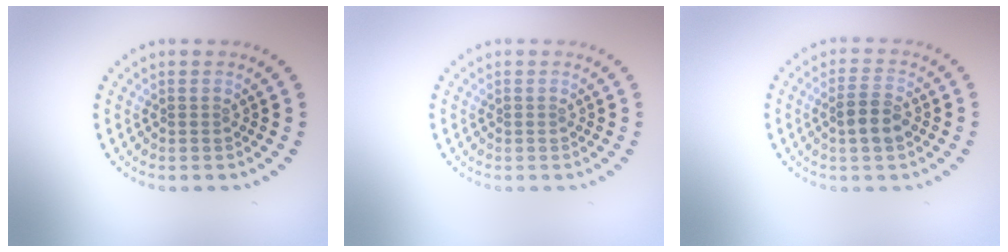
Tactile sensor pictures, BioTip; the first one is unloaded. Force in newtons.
{"total": 0.0}
{"total": 2.6, "press": 2.5, "slide": 0.8}